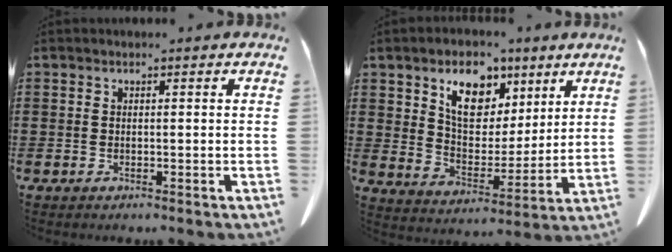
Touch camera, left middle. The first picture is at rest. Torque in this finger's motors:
{"motor_torque": [0.27, -0.06, 0.63, 0.13]}